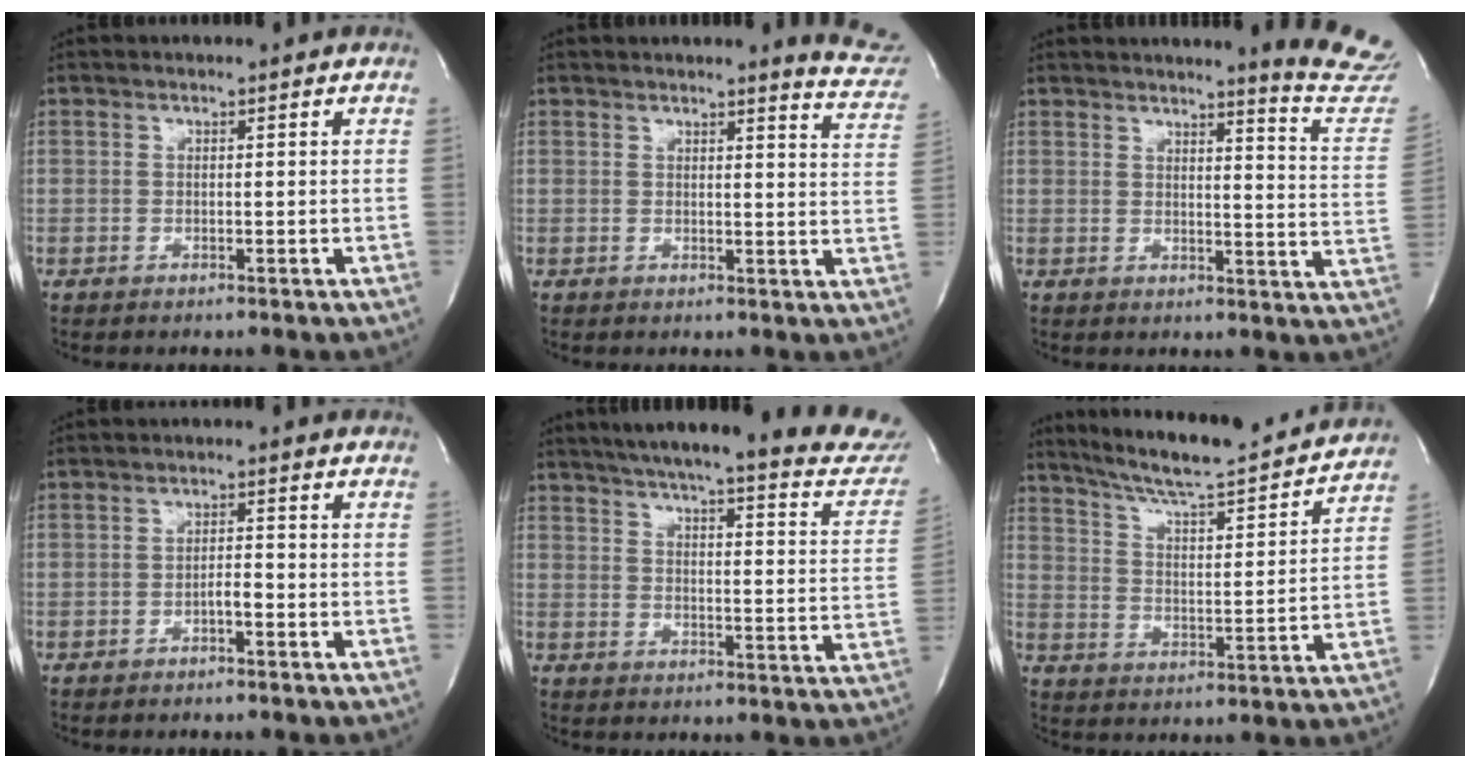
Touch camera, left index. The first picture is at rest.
{"total": 8.1, "force": [7.9, 0.2, 1.8], "torque": [-0.003, -0.063, 0.057]}
{"total": 12.7, "force": [12.2, -1.1, 3.3], "torque": [-0.029, -0.120, 0.117]}
{"total": 1.7, "force": [-1.1, 0.3, 1.3], "torque": [-0.020, -0.001, -0.021]}
{"total": 27.8, "force": [24.8, 2.2, 12.5], "torque": [-0.187, -0.075, 0.297]}
{"total": 19.1, "force": [17.5, 1.3, 7.8], "torque": [-0.128, -0.014, 0.252]}